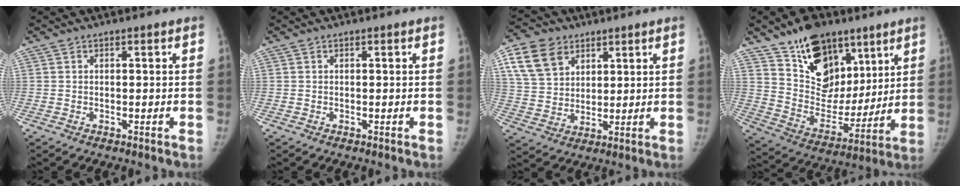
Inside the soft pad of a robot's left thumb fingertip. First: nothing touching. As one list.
[{"total": 0.0}, {"total": 11.5, "force": [5.5, 8.3, 5.7], "torque": [-0.087, -0.010, 0.110]}, {"total": 19.0, "force": [12.0, 11.9, 8.7], "torque": [-0.089, -0.065, 0.212]}]